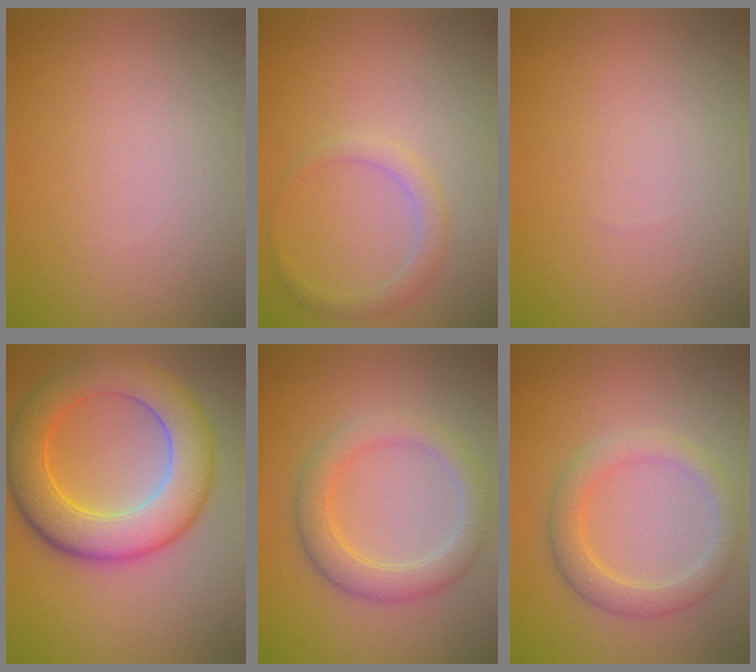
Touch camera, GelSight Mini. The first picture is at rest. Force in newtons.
{"total": 1.7, "press": 1.7, "slide": 0.2}
{"total": 0.0}
{"total": 8.3, "press": 8.3, "slide": 0.4}
{"total": 3.7, "press": 3.7, "slide": 0.1}
{"total": 3.1, "press": 3.1, "slide": 0.3}